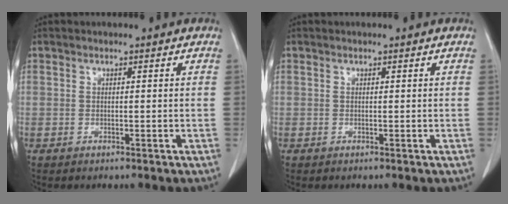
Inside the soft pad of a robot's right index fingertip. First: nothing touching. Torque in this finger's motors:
{"motor_torque": [-0.05, 0.02, -0.04, 0.01]}